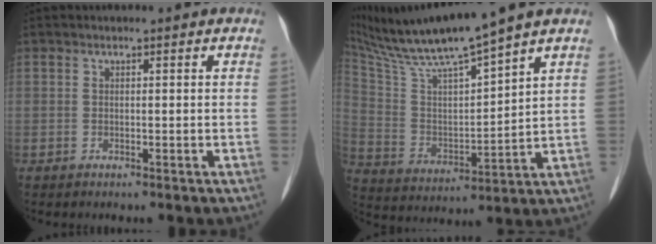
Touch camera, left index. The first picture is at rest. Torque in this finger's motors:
{"motor_torque": [0.13, -0.49, 0.49, 0.14]}